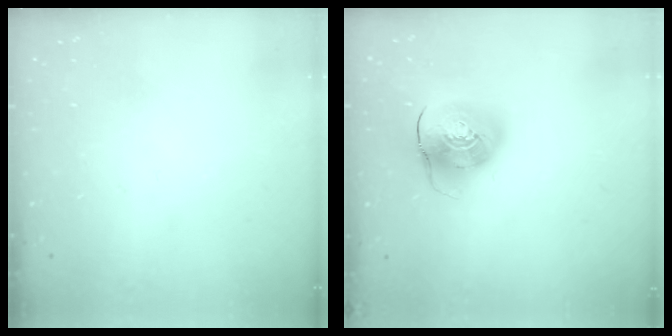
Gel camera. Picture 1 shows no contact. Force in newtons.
{"total": 11.8, "press": 11.7, "slide": 1.9}